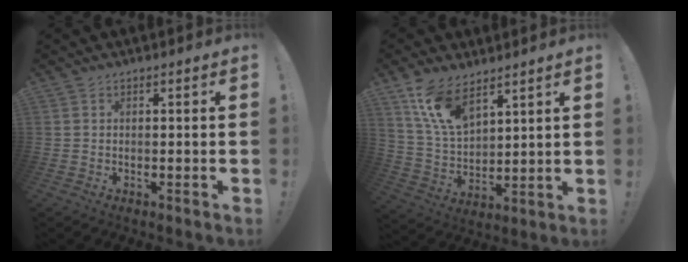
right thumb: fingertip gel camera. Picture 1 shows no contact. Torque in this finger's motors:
{"motor_torque": [0.29, 0.34, 0.08, 0.34, 0.29]}